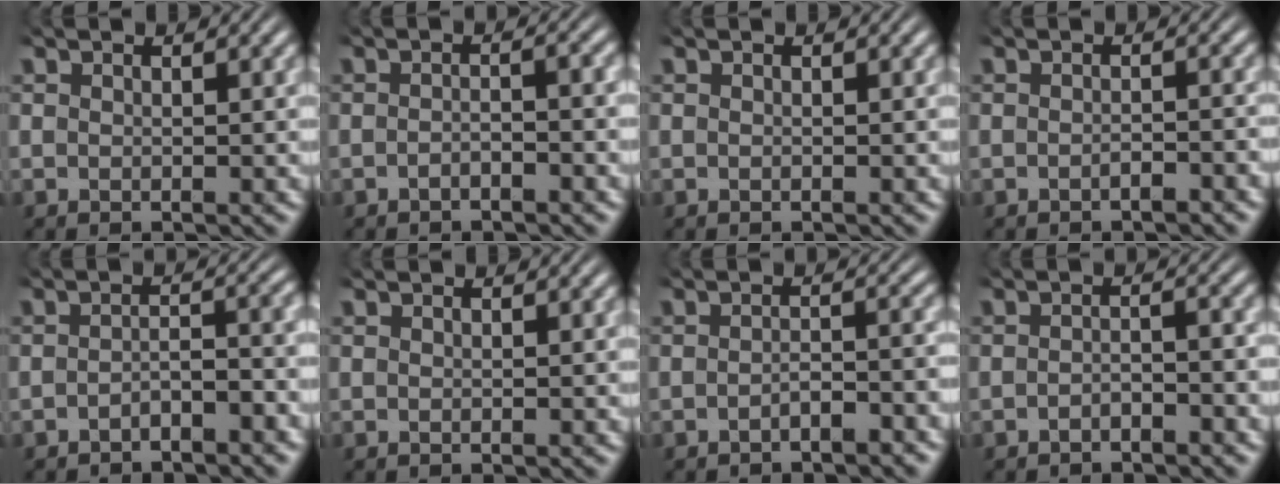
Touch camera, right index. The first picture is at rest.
{"total": 1.5, "force": [-1.3, 0.0, 0.9], "torque": [-0.009, 0.003, -0.026]}
{"total": 0.0}
{"total": 1.3, "force": [-1.2, 0.0, 0.4], "torque": [-0.006, 0.002, -0.022]}
{"total": 2.5, "force": [-2.0, 0.5, 1.5], "torque": [-0.013, -0.007, -0.033]}
{"total": 0.0}
{"total": 2.0, "force": [-1.7, 0.2, 1.0], "torque": [-0.008, -0.003, -0.030]}
{"total": 1.7, "force": [-1.5, 0.2, 0.9], "torque": [-0.004, -0.002, -0.027]}